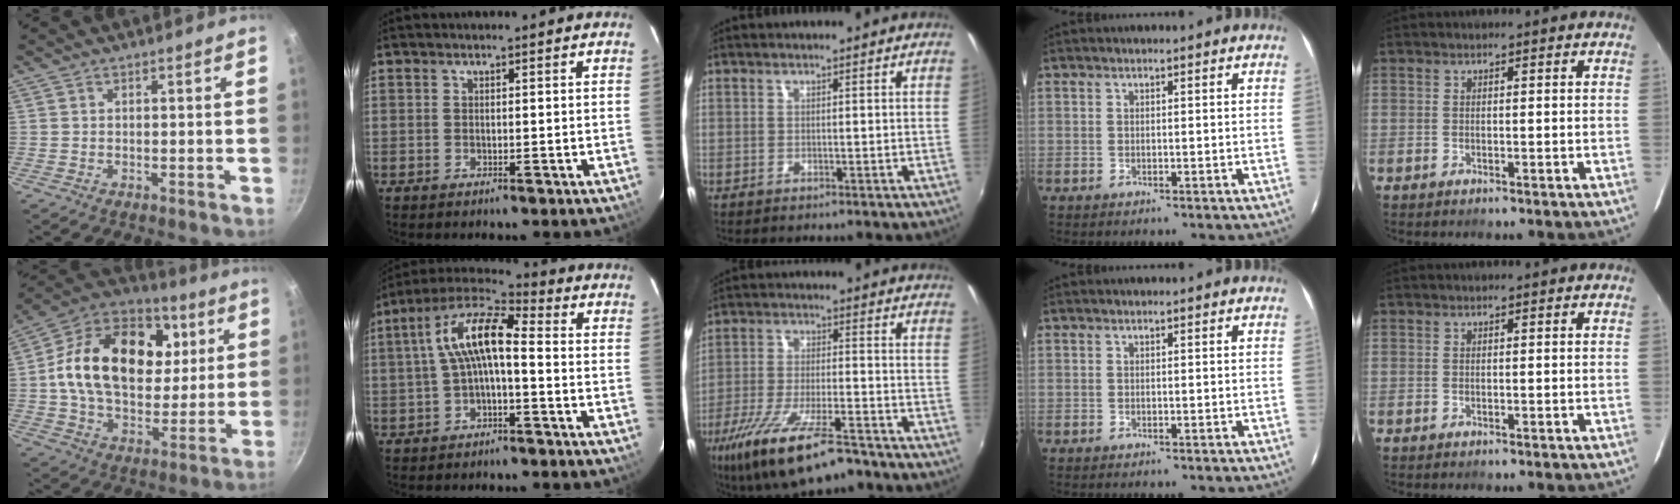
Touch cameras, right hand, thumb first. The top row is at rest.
{"thumb": {"total": 26.1, "force": [5.3, 17.9, 18.3], "torque": [-0.290, 0.013, 0.076]}, "index": {"total": 10.2, "force": [-0.7, 3.4, 9.5], "torque": [-0.193, 0.027, -0.017]}, "middle": {"total": 16.3, "force": [-11.0, 4.3, 11.3], "torque": [-0.226, -0.043, -0.191]}}